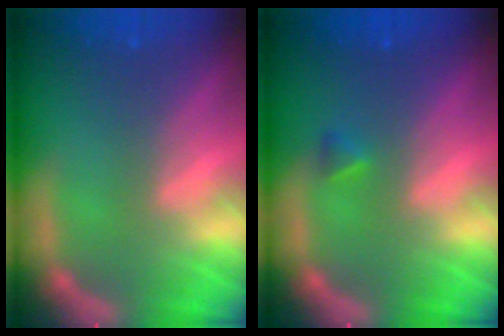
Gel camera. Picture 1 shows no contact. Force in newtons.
{"total": 0.9}